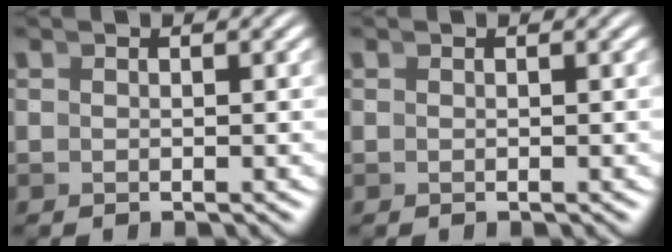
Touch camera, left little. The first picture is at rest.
{"total": 0.0}